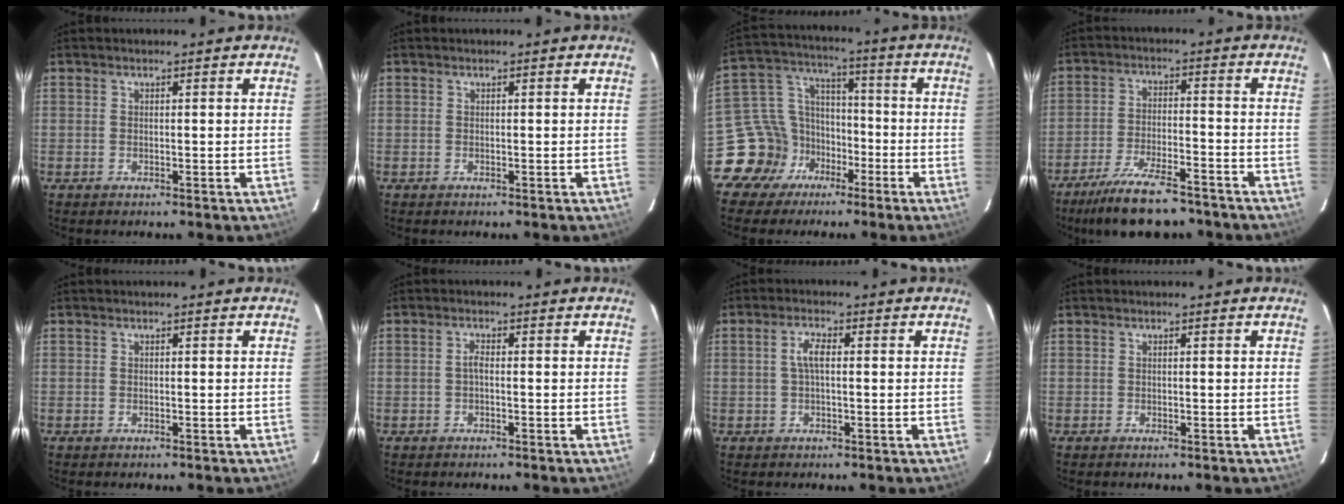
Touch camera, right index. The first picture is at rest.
{"total": 0.0}
{"total": 12.3, "force": [-6.8, 9.8, 2.8], "torque": [-0.073, 0.052, -0.112]}
{"total": 14.7, "force": [-12.0, 3.9, 7.5], "torque": [-0.161, -0.017, -0.194]}
{"total": 0.0}
{"total": 1.2, "force": [-0.3, 0.4, 1.1], "torque": [-0.021, 0.005, -0.007]}
{"total": 3.1, "force": [0.3, 1.0, 2.9], "torque": [-0.060, 0.007, 0.005]}
{"total": 0.0}